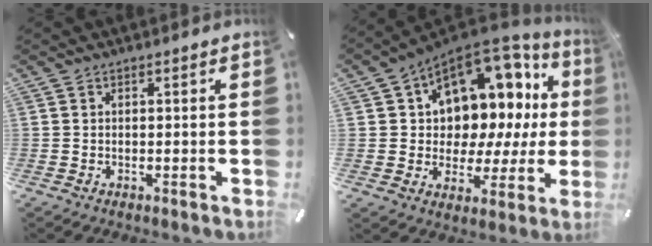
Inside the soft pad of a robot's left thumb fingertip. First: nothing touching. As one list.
[{"total": 12.9, "force": [6.5, 9.0, 6.5], "torque": [-0.089, -0.072, 0.114]}]